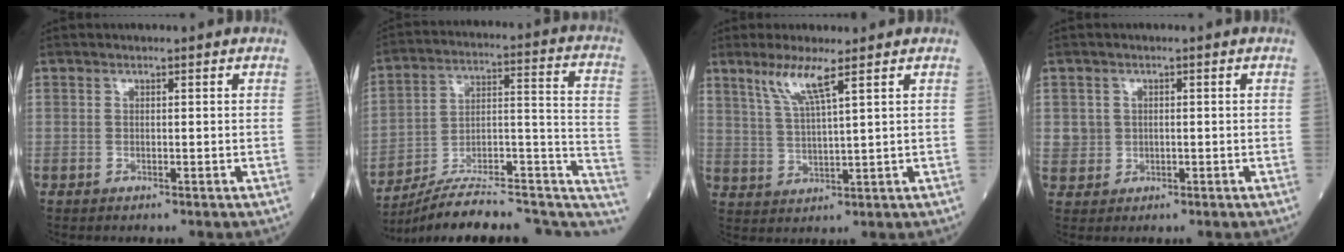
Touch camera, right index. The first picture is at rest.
{"total": 22.6, "force": [-18.6, 6.1, 11.3], "torque": [-0.117, 0.061, -0.271]}
{"total": 6.1, "force": [3.8, -0.1, 4.8], "torque": [-0.100, -0.004, 0.078]}
{"total": 2.9, "force": [0.4, 2.8, 0.5], "torque": [-0.003, 0.001, 0.012]}